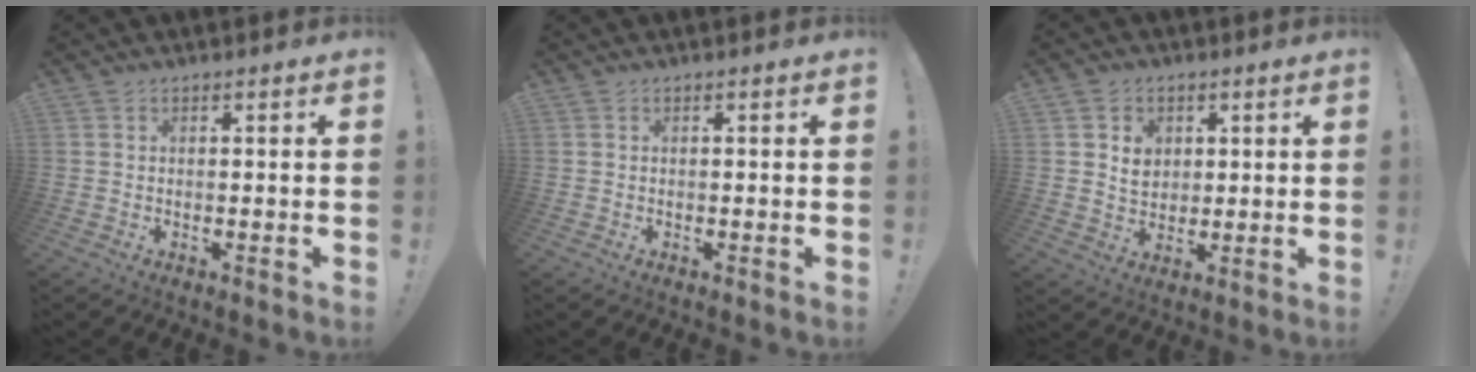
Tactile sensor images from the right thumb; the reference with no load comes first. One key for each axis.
{"total": 0.0}
{"total": 6.6, "fx": 2.1, "fy": 5.9, "fz": 2.1, "tx": -0.010, "ty": -0.014, "tz": 0.038}